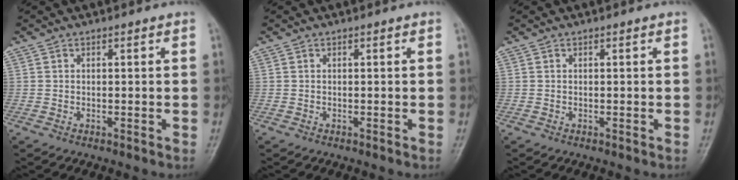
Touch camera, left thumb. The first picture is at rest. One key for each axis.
{"total": 0.0}
{"total": 0.0}